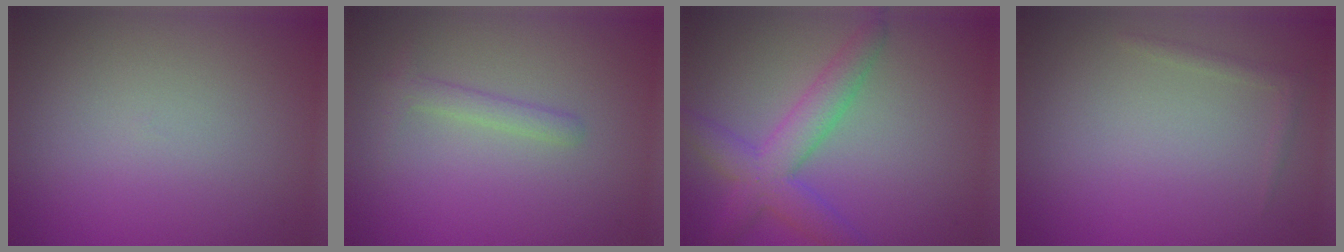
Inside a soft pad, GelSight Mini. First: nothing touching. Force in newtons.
{"total": 1.4, "press": 1.4, "slide": 0.0}
{"total": 4.6, "press": 4.6, "slide": 0.2}
{"total": 0.8, "press": 0.8, "slide": 0.1}